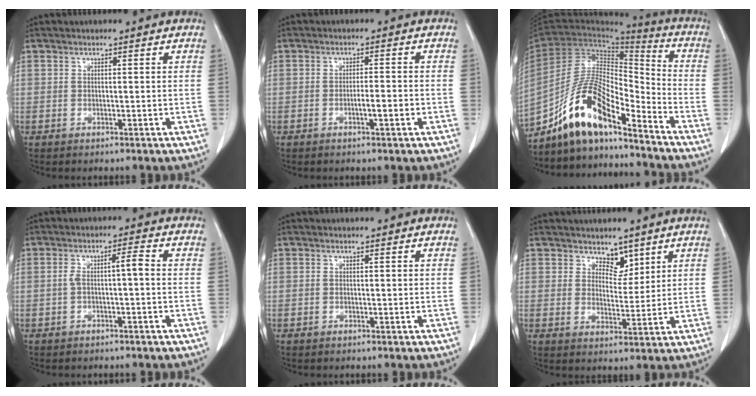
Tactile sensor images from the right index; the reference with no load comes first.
{"total": 2.6, "force": [-1.0, 0.2, 2.4], "torque": [-0.039, 0.001, -0.018]}
{"total": 13.6, "force": [-10.6, 3.2, 7.9], "torque": [-0.154, 0.027, -0.191]}
{"total": 3.2, "force": [-0.7, 0.3, 3.1], "torque": [-0.056, 0.016, -0.010]}
{"total": 0.0}
{"total": 3.7, "force": [2.8, 2.1, 1.2], "torque": [-0.011, -0.006, 0.050]}